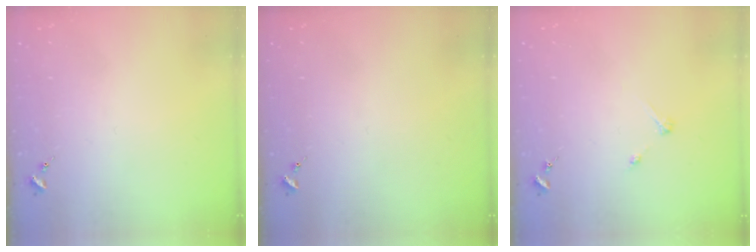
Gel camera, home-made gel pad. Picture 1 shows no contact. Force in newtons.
{"total": 0.0}
{"total": 2.7, "press": 2.7, "slide": 0.3}